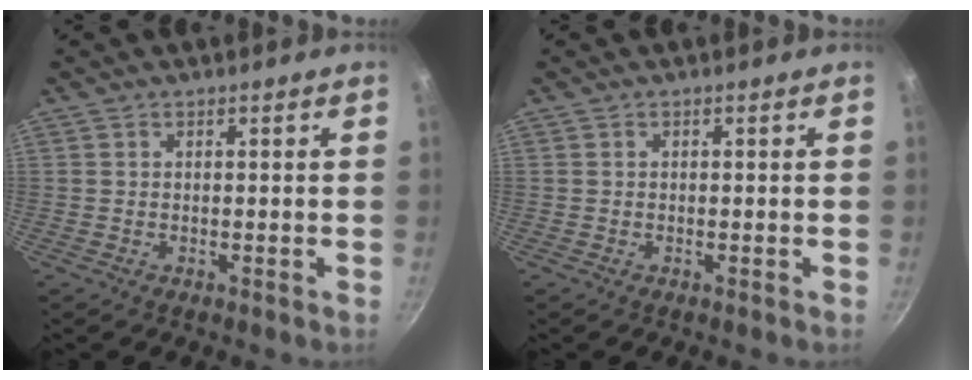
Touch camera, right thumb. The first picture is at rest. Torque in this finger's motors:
{"motor_torque": [-0.06, 0.31, -0.44, 0.37, -0.01]}